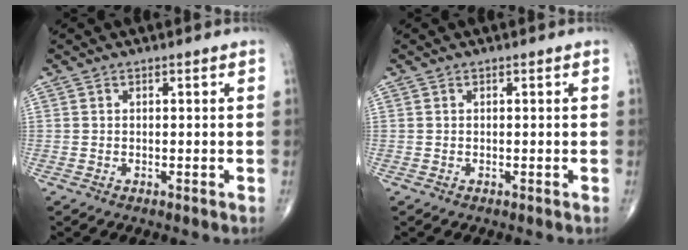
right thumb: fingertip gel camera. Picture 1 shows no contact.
{"total": 0.0}